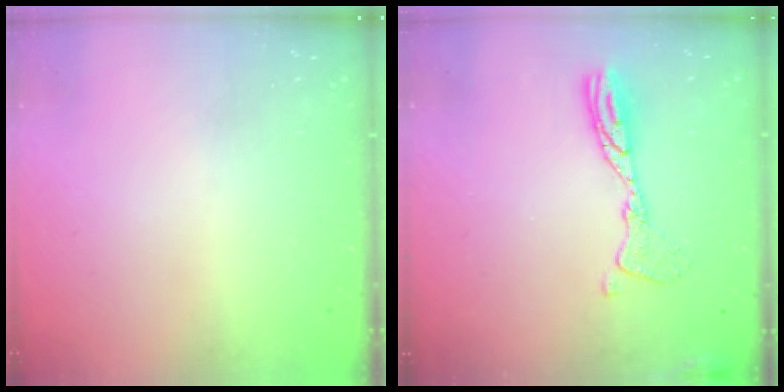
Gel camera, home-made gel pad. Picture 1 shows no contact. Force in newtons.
{"total": 10.8, "press": 10.8, "slide": 1.0}